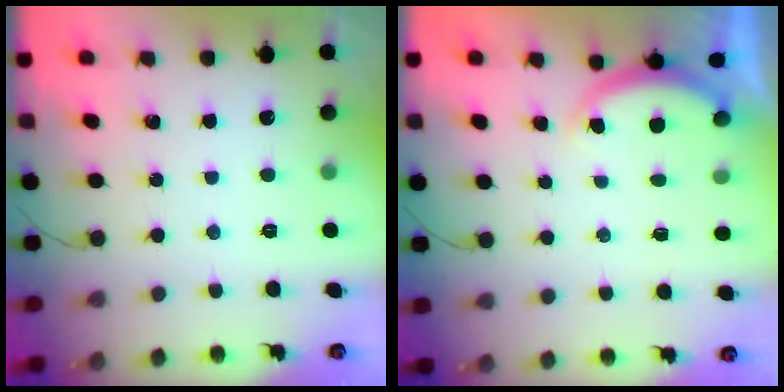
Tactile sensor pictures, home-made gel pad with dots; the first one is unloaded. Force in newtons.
{"total": 3.2, "press": 3.2, "slide": 0.6}